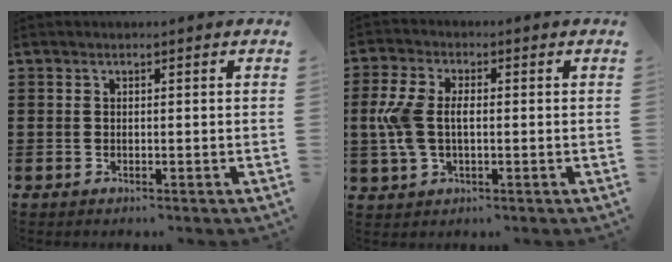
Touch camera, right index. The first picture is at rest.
{"total": 6.3, "force": [0.0, 3.6, 5.2], "torque": [-0.137, -0.002, -0.010]}